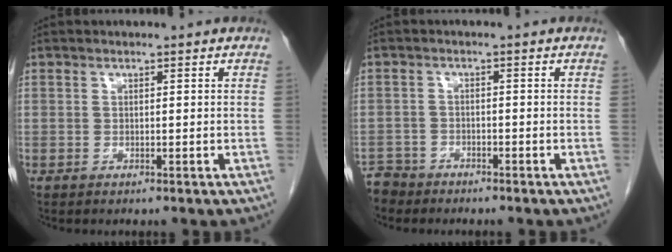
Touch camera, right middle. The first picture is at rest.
{"total": 3.5, "force": [-3.2, 1.3, -0.8], "torque": [0.011, -0.002, -0.063]}